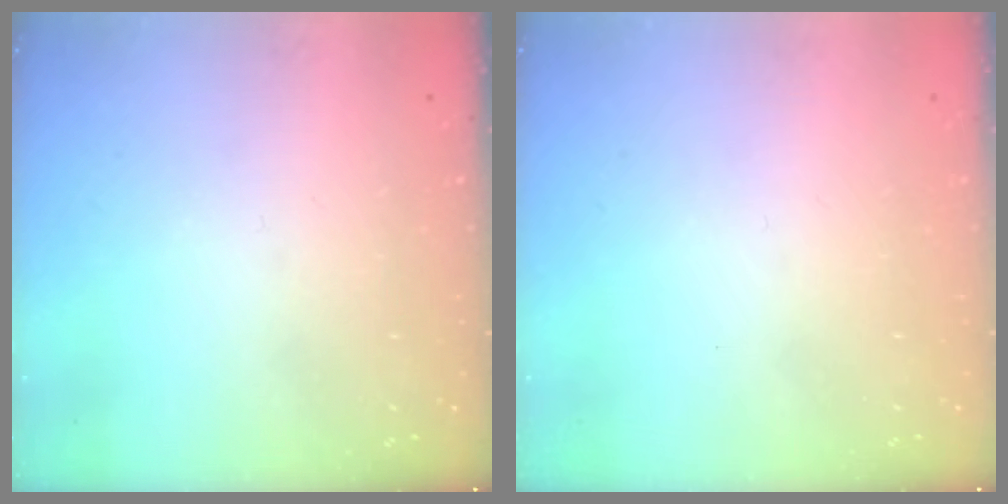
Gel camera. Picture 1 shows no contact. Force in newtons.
{"total": 1.8, "press": 1.7, "slide": 0.1}